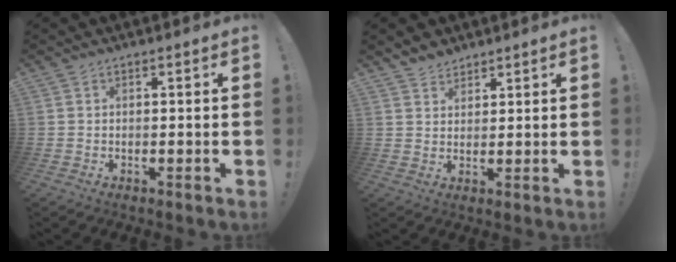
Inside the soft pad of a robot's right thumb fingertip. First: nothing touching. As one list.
[{"total": 3.9, "force": [3.4, 1.8, 0.5], "torque": [-0.003, -0.023, 0.063]}]